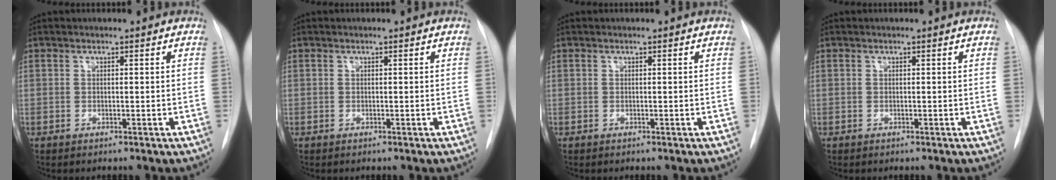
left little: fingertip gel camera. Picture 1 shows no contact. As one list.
[{"total": 0.0}, {"total": 0.0}, {"total": 0.0}]